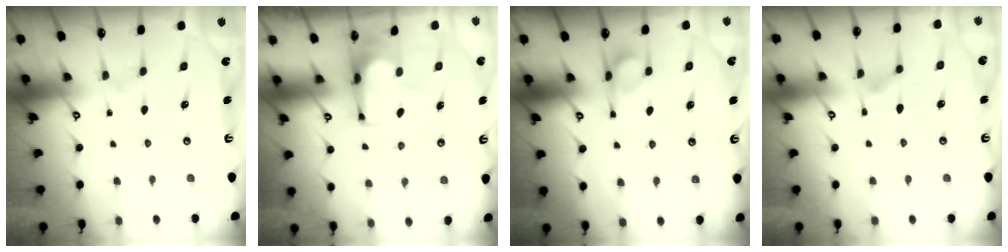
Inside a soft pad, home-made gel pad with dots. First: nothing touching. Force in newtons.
{"total": 5.3, "press": 5.2, "slide": 1.0}
{"total": 5.2, "press": 5.1, "slide": 0.7}
{"total": 2.2, "press": 1.7, "slide": 1.4}